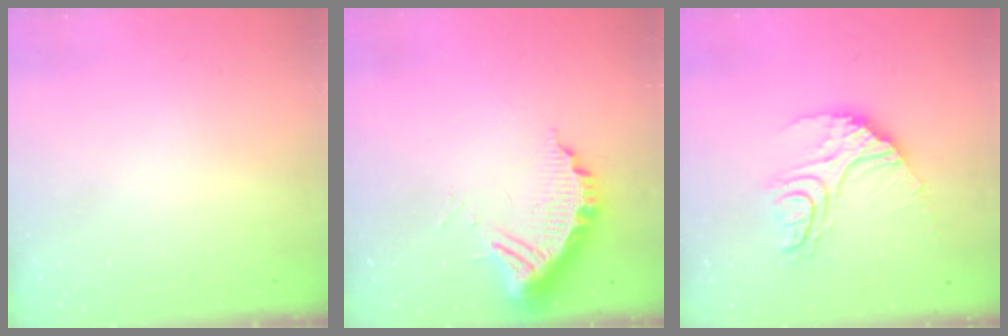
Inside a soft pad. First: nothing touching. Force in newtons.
{"total": 11.7, "press": 11.7, "slide": 1.0}
{"total": 16.3, "press": 16.2, "slide": 1.9}